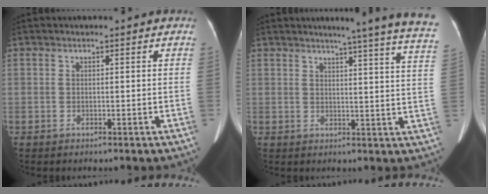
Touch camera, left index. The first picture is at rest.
{"total": 17.5, "force": [15.2, -1.3, 8.5], "torque": [-0.109, -0.063, 0.163]}